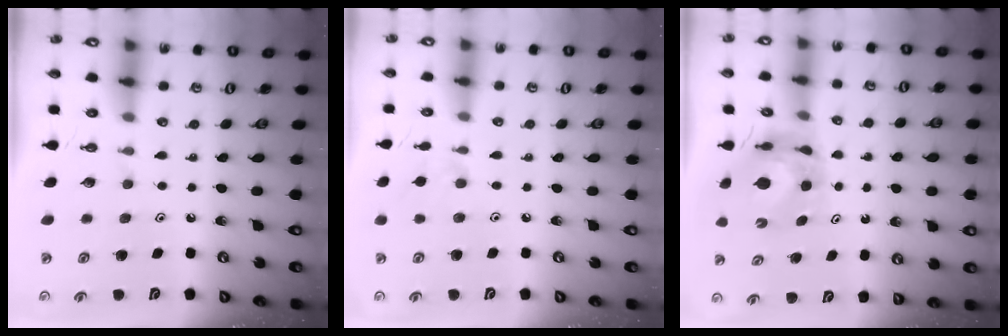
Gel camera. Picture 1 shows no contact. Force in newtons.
{"total": 4.2, "press": 4.1, "slide": 0.7}
{"total": 7.0, "press": 7.0, "slide": 0.6}